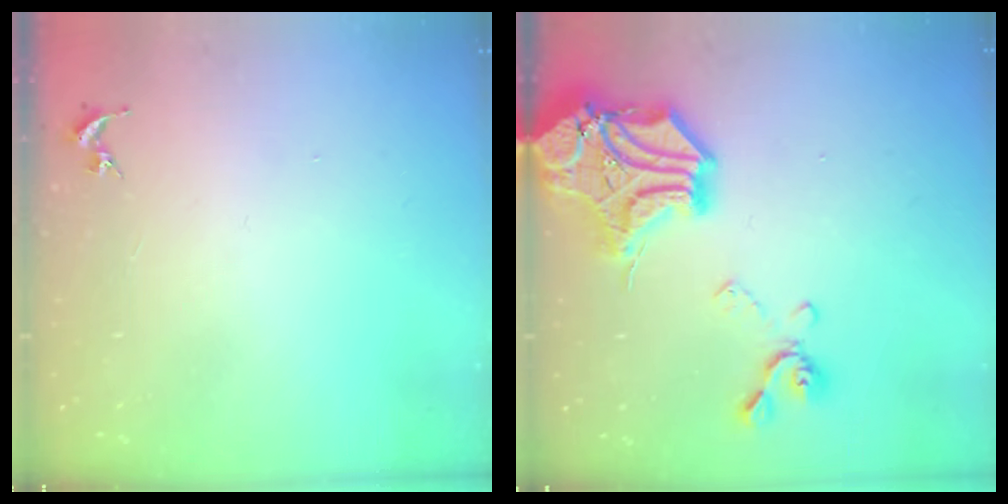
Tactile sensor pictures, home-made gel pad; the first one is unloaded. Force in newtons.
{"total": 22.5, "press": 22.3, "slide": 2.7}